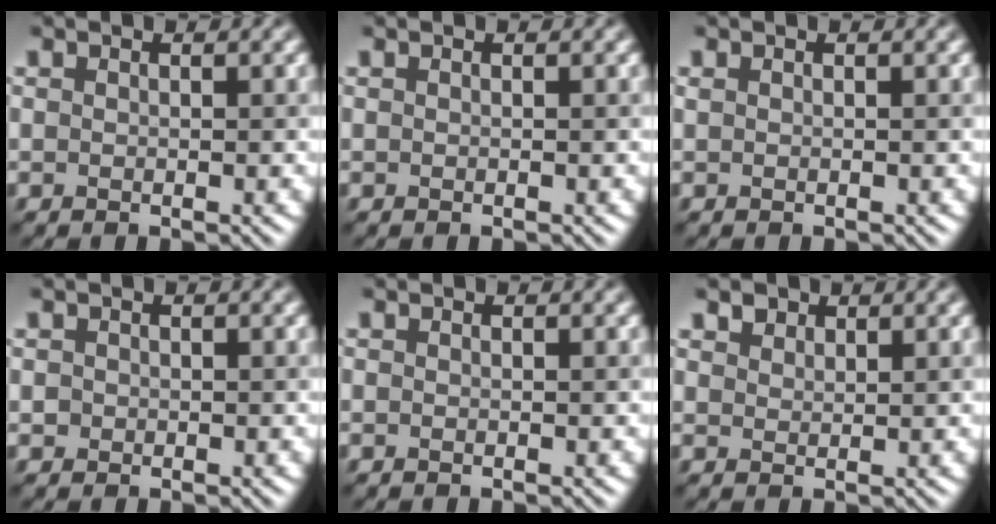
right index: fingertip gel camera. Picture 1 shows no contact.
{"total": 0.0}
{"total": 0.0}
{"total": 0.5, "force": [-0.1, 0.5, 0.0], "torque": [0.003, -0.001, -0.003]}
{"total": 0.0}
{"total": 1.6, "force": [1.4, 0.8, 0.3], "torque": [-0.007, -0.001, 0.027]}